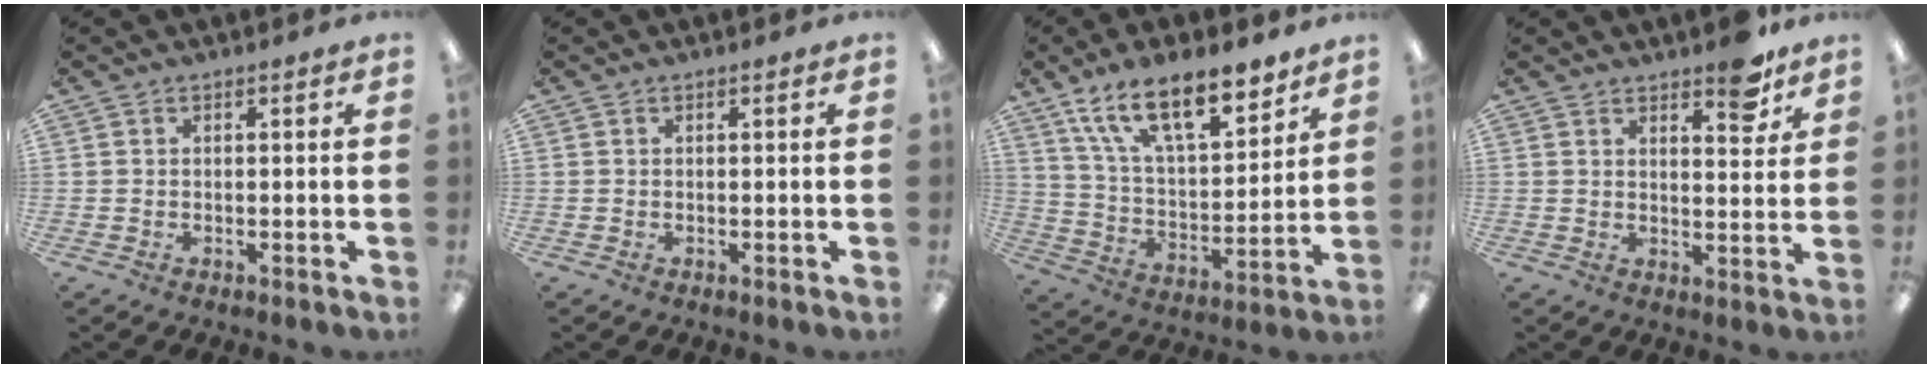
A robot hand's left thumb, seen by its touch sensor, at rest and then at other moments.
{"total": 0.0}
{"total": 17.4, "force": [12.9, 6.5, 9.7], "torque": [-0.164, -0.069, 0.224]}
{"total": 7.2, "force": [5.5, 2.6, 3.8], "torque": [-0.033, -0.035, 0.090]}